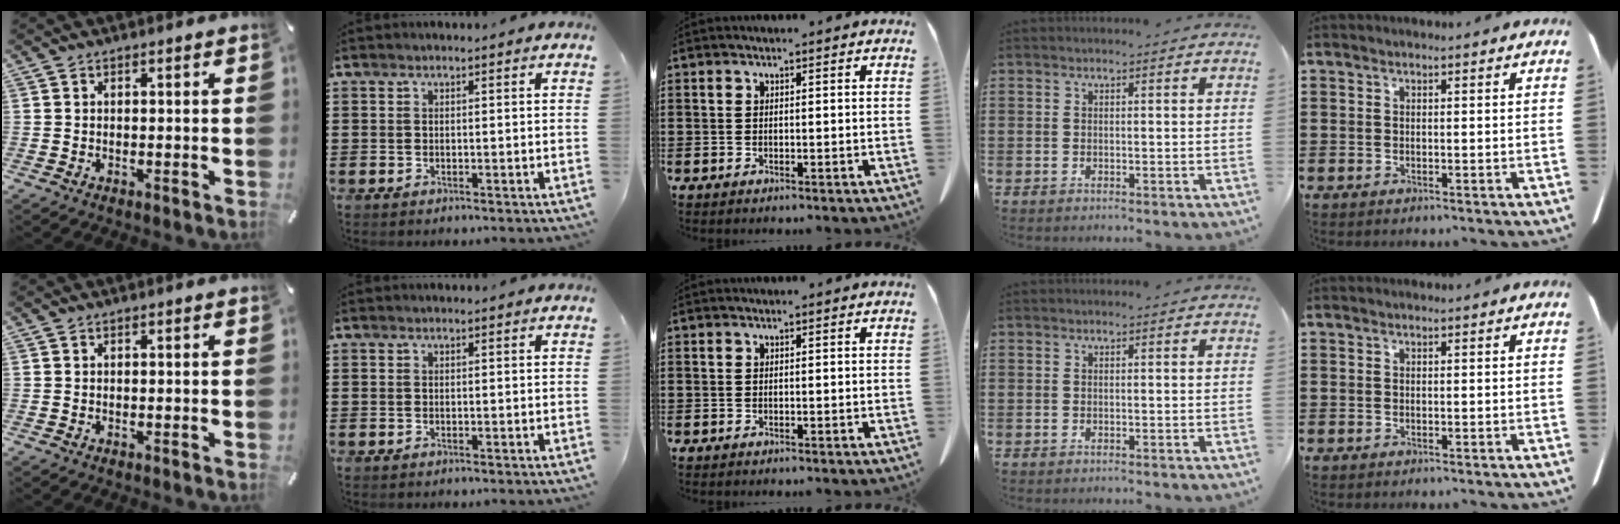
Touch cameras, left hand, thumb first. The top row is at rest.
{}